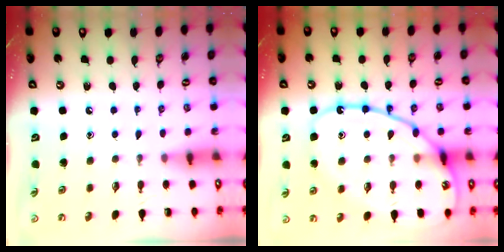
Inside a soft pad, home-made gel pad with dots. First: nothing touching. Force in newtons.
{"total": 17.3, "press": 17.2, "slide": 1.6}